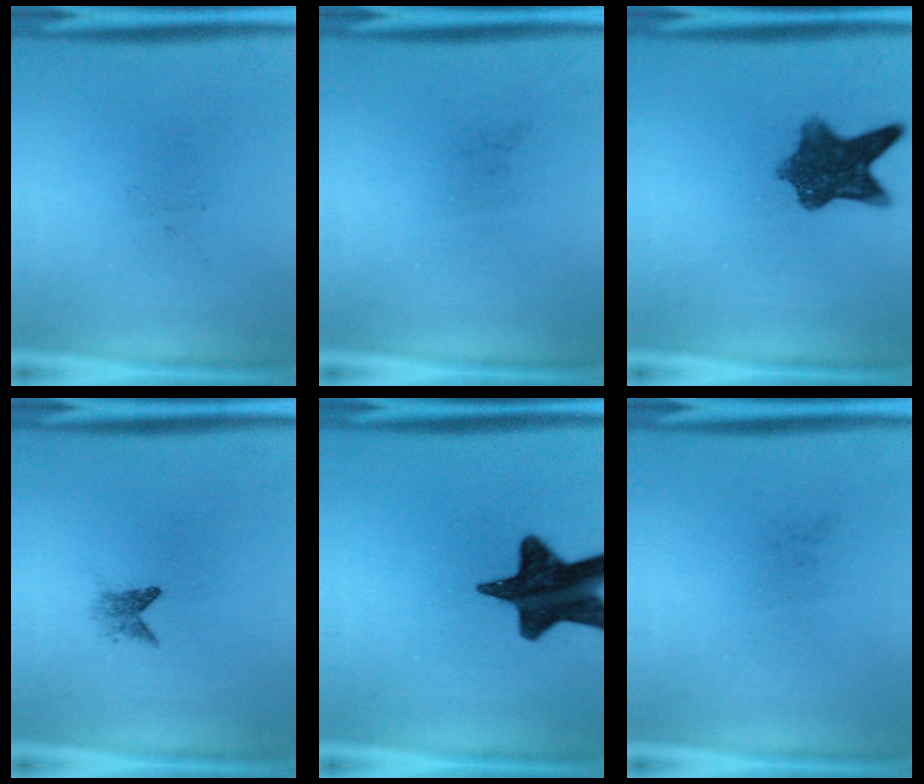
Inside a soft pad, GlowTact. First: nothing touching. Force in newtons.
{"total": 0.0}
{"total": 8.5}
{"total": 1.6}
{"total": 16.5}
{"total": 0.0}